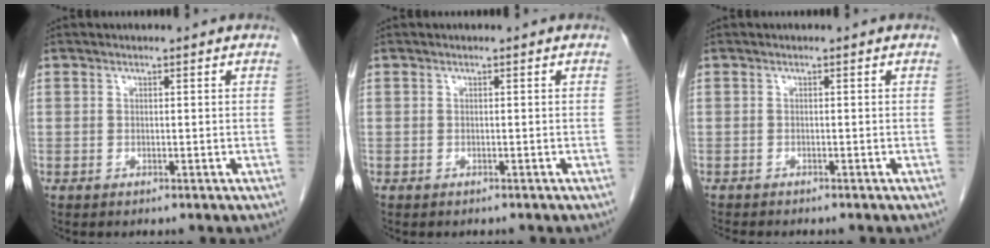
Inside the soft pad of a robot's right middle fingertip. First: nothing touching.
{"total": 0.7, "force": [-0.6, 0.2, 0.1], "torque": [-0.012, -0.001, -0.010]}
{"total": 3.5, "force": [-3.2, 0.6, 1.4], "torque": [-0.024, -0.008, -0.045]}